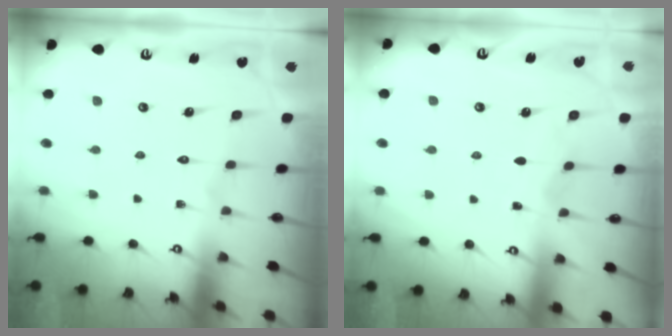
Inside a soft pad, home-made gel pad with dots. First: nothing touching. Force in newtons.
{"total": 3.0, "press": 3.0, "slide": 0.4}